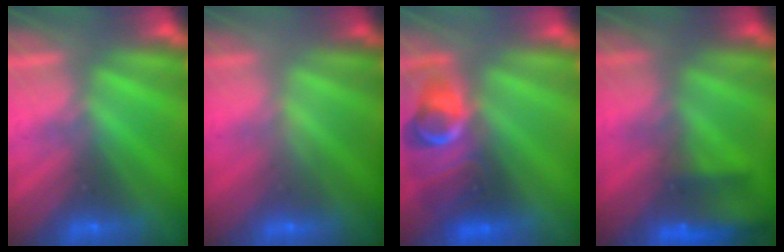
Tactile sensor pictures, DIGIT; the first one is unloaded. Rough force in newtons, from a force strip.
{"total": 2.2}
{"total": 9.1}
{"total": 10.9}